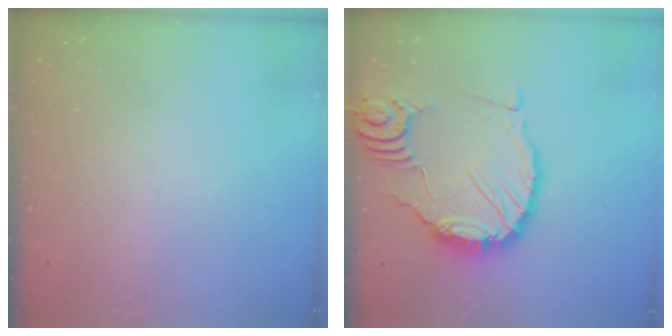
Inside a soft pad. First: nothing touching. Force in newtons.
{"total": 13.4, "press": 13.3, "slide": 1.6}